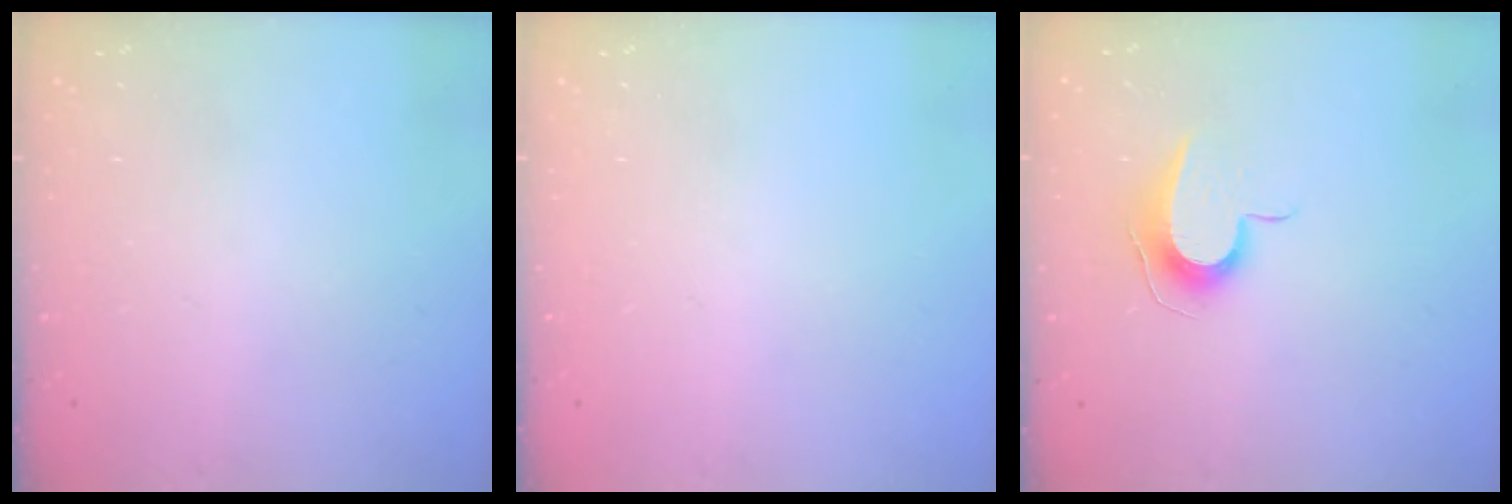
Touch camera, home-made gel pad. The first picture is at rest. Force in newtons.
{"total": 0.0}
{"total": 8.8, "press": 8.7, "slide": 0.8}